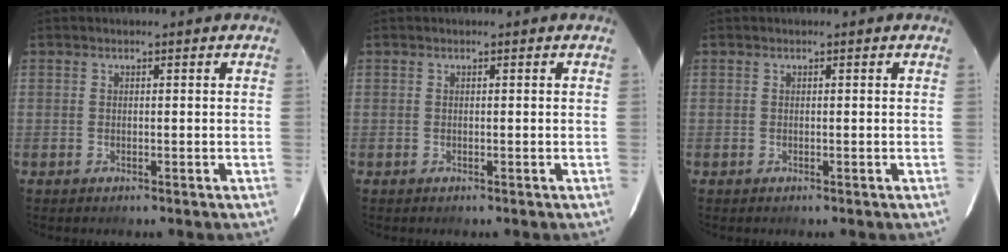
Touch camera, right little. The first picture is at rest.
{"total": 0.0}
{"total": 0.0}